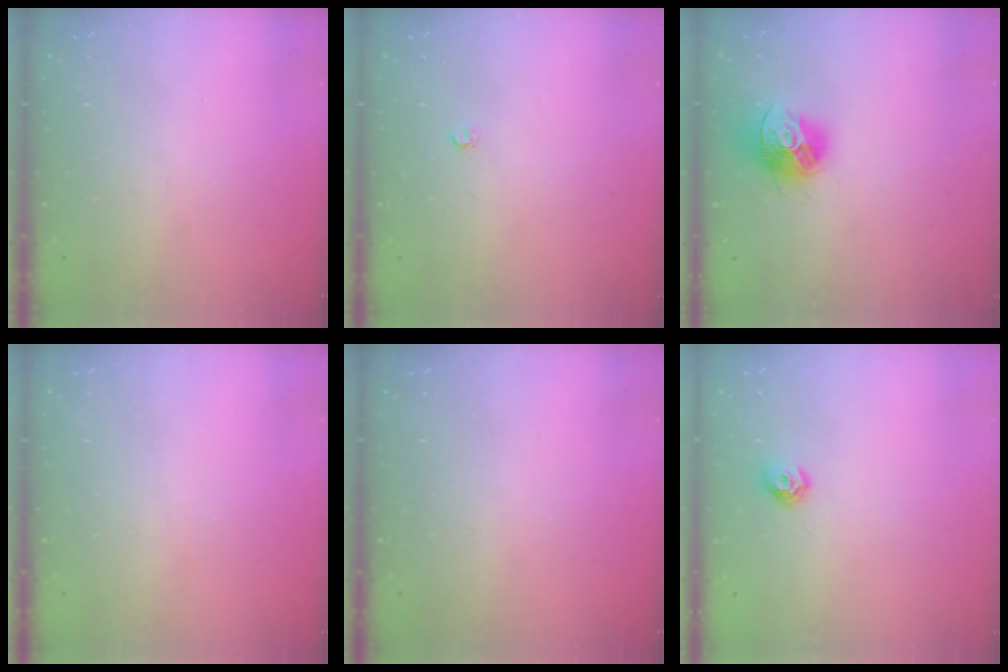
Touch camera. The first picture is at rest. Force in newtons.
{"total": 2.6, "press": 2.6, "slide": 0.3}
{"total": 13.1, "press": 13.1, "slide": 0.7}
{"total": 0.0}
{"total": 0.0}
{"total": 6.5, "press": 6.5, "slide": 0.7}